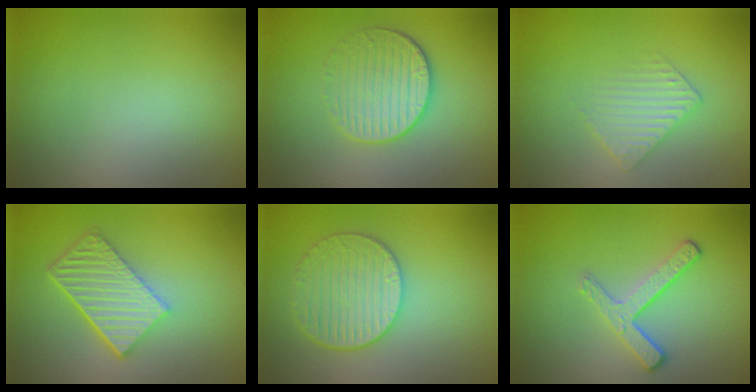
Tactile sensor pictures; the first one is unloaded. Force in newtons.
{"total": 3.6, "press": 3.3, "slide": 1.4}
{"total": 2.2, "press": 2.2, "slide": 0.5}
{"total": 5.7, "press": 3.9, "slide": 4.1}
{"total": 4.1, "press": 3.8, "slide": 1.4}
{"total": 3.4, "press": 2.5, "slide": 2.3}